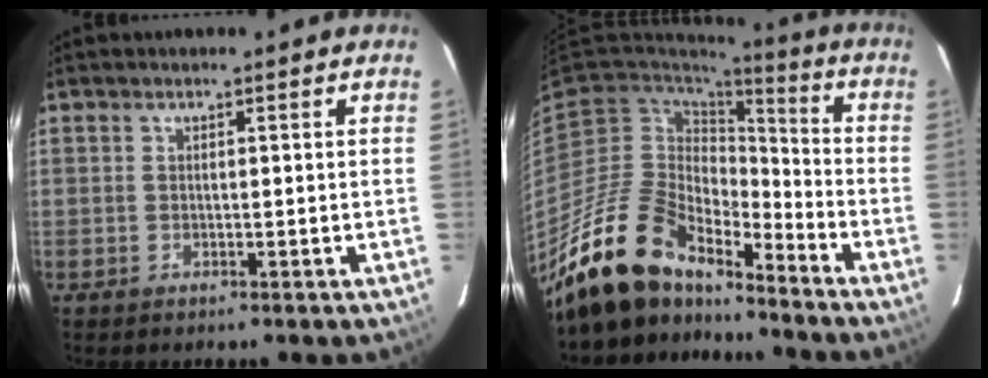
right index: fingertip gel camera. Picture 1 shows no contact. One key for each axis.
{"total": 17.9, "fx": -15.3, "fy": 6.3, "fz": 6.7, "tx": -0.136, "ty": -0.002, "tz": -0.276}